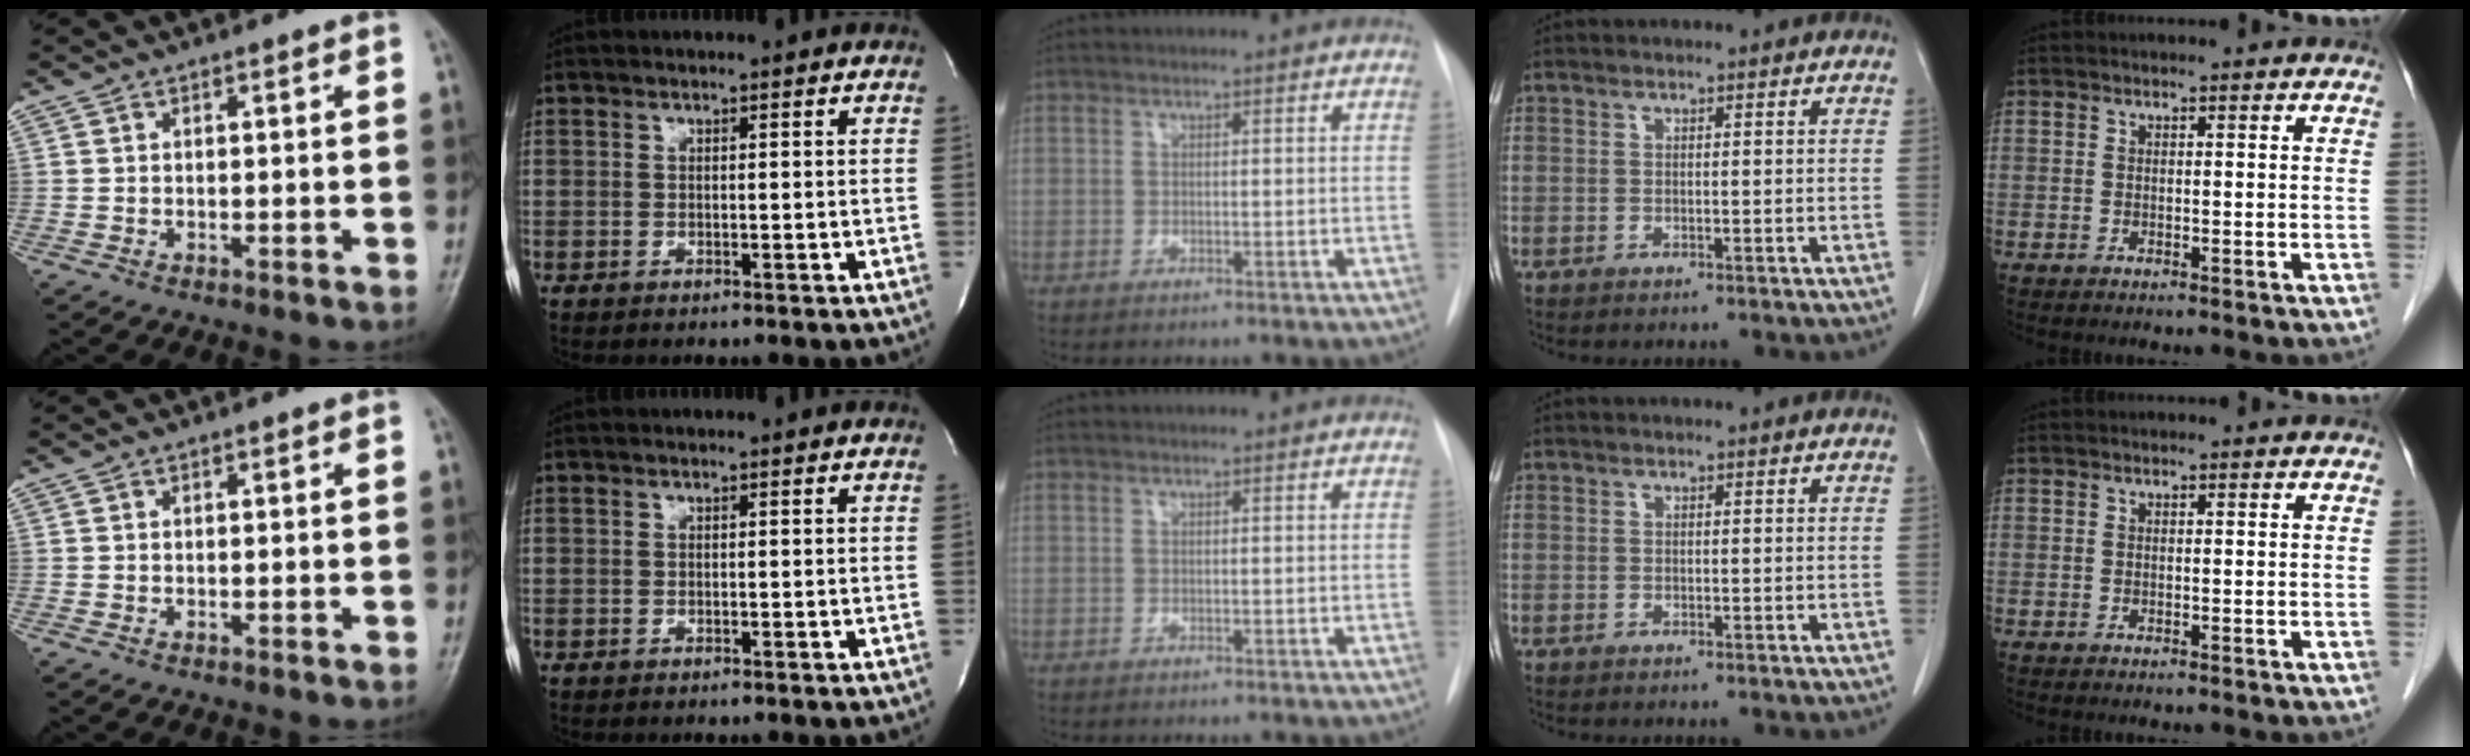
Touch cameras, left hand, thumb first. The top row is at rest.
{}